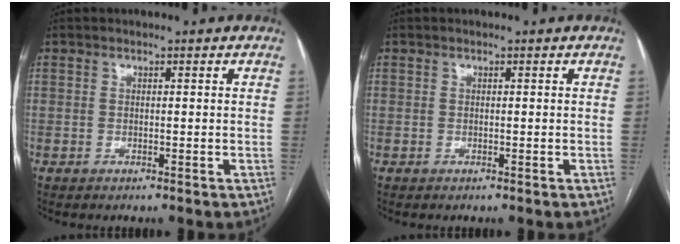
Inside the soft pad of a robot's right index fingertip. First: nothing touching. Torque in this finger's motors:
{"motor_torque": [0.00, 0.00, 0.00, 0.00]}